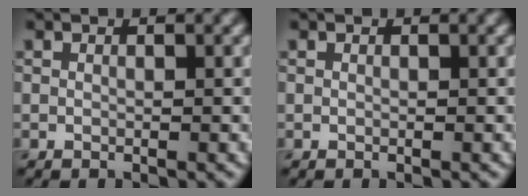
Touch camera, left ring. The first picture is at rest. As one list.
[{"total": 0.0}]